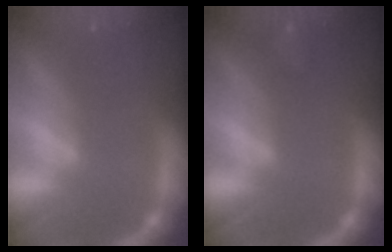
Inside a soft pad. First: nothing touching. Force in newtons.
{"total": 2.4}